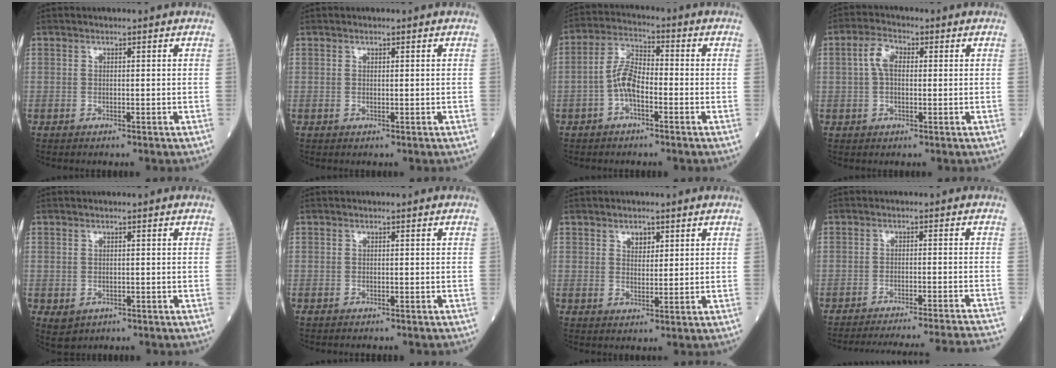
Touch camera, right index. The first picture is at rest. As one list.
[{"total": 0.0}, {"total": 5.9, "force": [-1.8, 2.3, 5.1], "torque": [-0.104, 0.013, -0.040]}, {"total": 4.1, "force": [0.7, 2.1, 3.5], "torque": [-0.080, 0.015, 0.013]}, {"total": 2.1, "force": [-0.8, 1.8, 0.9], "torque": [-0.012, 0.000, 0.000]}, {"total": 2.5, "force": [-2.3, 0.6, 0.9], "torque": [-0.015, -0.003, -0.026]}, {"total": 2.3, "force": [1.4, 1.4, 1.2], "torque": [-0.015, -0.001, 0.025]}, {"total": 22.8, "force": [-21.6, -1.3, 7.2], "torque": [-0.073, -0.034, -0.273]}]